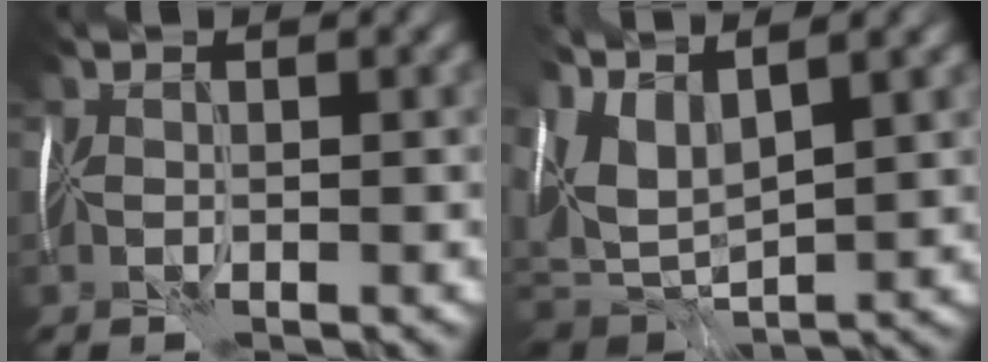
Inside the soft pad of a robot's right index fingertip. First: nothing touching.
{"total": 6.7, "force": [2.9, 3.1, 5.2], "torque": [-0.118, -0.001, 0.060]}